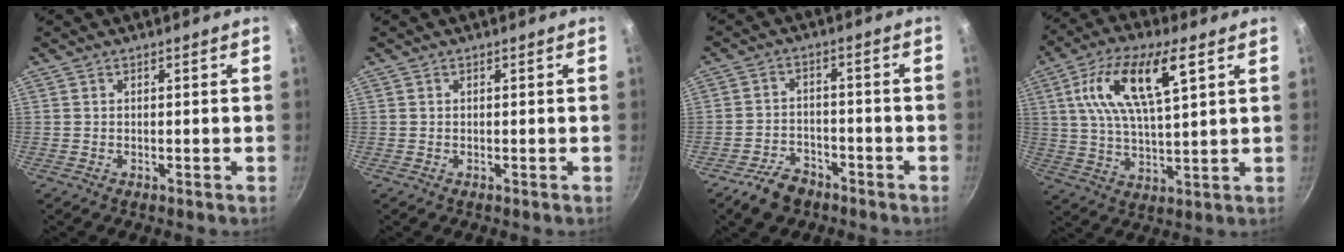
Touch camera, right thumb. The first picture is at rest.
{"total": 0.0}
{"total": 6.9, "force": [-4.8, 4.1, 2.8], "torque": [-0.042, 0.041, -0.080]}
{"total": 15.5, "force": [5.6, 5.4, 13.4], "torque": [-0.244, 0.000, 0.100]}